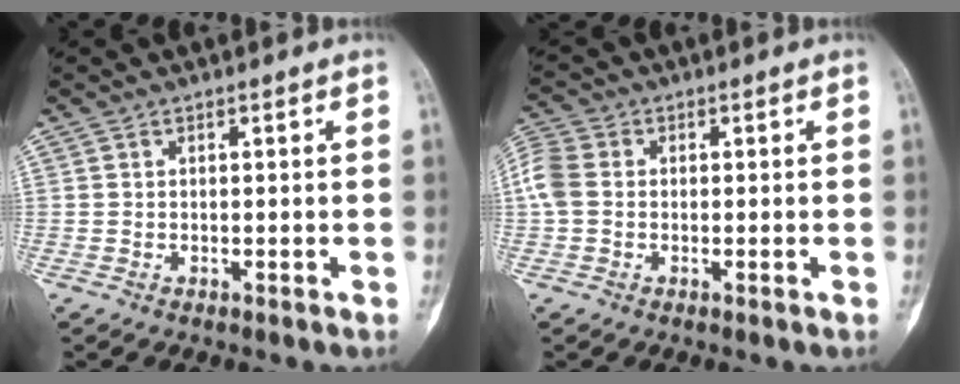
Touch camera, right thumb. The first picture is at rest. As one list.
[{"total": 5.9, "force": [-0.1, 4.6, 3.7], "torque": [-0.090, 0.014, -0.011]}]